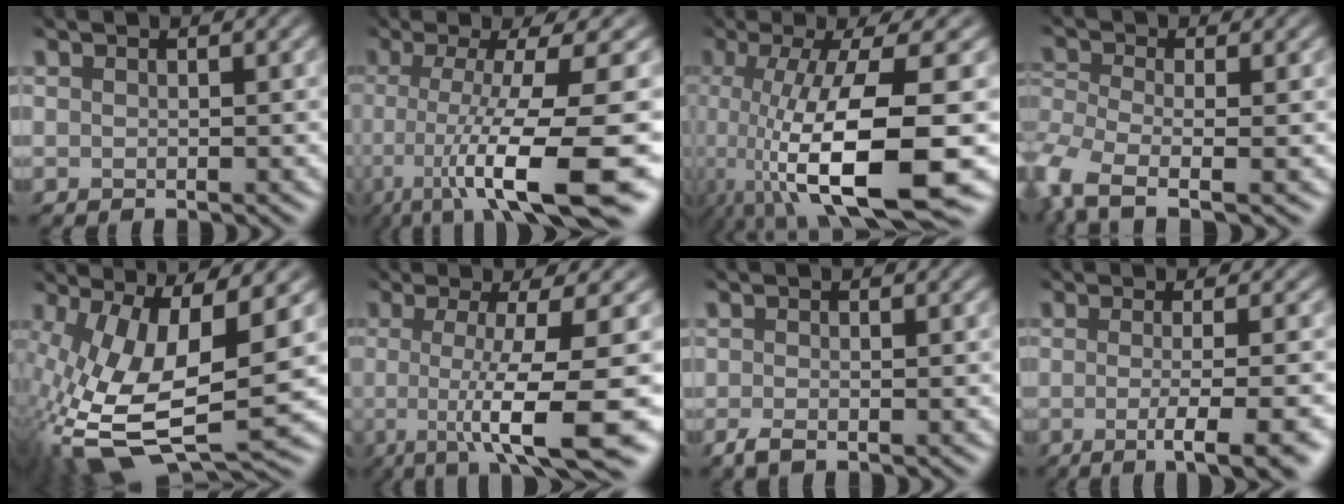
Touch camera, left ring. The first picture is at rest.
{"total": 11.5, "force": [-3.6, 2.1, 10.7], "torque": [-0.135, -0.009, -0.050]}
{"total": 13.4, "force": [-4.9, 2.9, 12.1], "torque": [-0.207, -0.013, -0.068]}
{"total": 5.8, "force": [-3.3, 2.3, 4.1], "torque": [-0.107, -0.017, -0.068]}
{"total": 14.0, "force": [-2.2, 5.2, 12.8], "torque": [-0.278, -0.018, -0.019]}
{"total": 10.6, "force": [-2.6, 1.7, 10.2], "torque": [-0.125, -0.002, -0.038]}
{"total": 1.0, "force": [-0.6, 0.1, 0.8], "torque": [-0.022, 0.000, -0.003]}
{"total": 6.4, "force": [-2.0, 1.5, 5.9], "torque": [-0.064, -0.001, -0.025]}